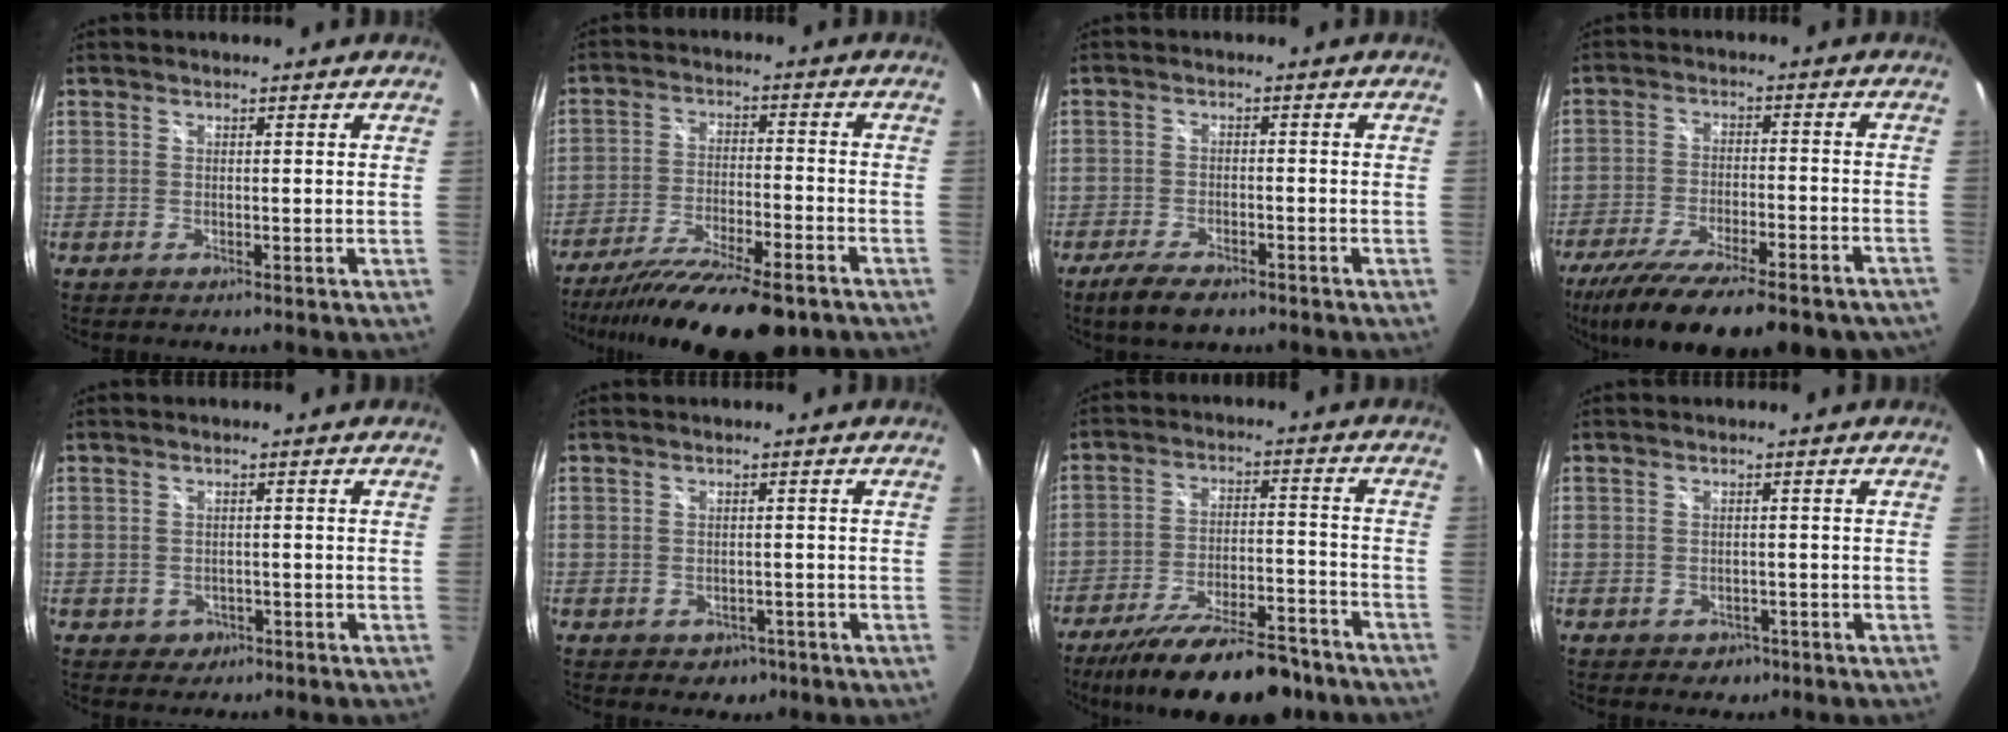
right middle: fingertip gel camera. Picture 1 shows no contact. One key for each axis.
{"total": 18.5, "fx": -14.7, "fy": 3.9, "fz": 10.6, "tx": -0.204, "ty": -0.043, "tz": -0.237}
{"total": 6.5, "fx": -4.9, "fy": 2.3, "fz": 3.8, "tx": -0.093, "ty": -0.013, "tz": -0.084}
{"total": 24.9, "fx": -19.7, "fy": 6.8, "fz": 13.7, "tx": -0.253, "ty": -0.056, "tz": -0.283}
{"total": 2.5, "fx": -0.9, "fy": 2.3, "fz": 0.7, "tx": -0.019, "ty": -0.001, "tz": -0.007}
{"total": 3.1, "fx": -1.5, "fy": 2.5, "fz": 1.1, "tx": -0.026, "ty": -0.004, "tz": -0.012}
{"total": 20.8, "fx": -16.7, "fy": 5.8, "fz": 11.0, "tx": -0.198, "ty": -0.026, "tz": -0.243}
{"total": 2.6, "fx": -1.3, "fy": 2.1, "fz": 0.9, "tx": -0.021, "ty": -0.004, "tz": -0.012}